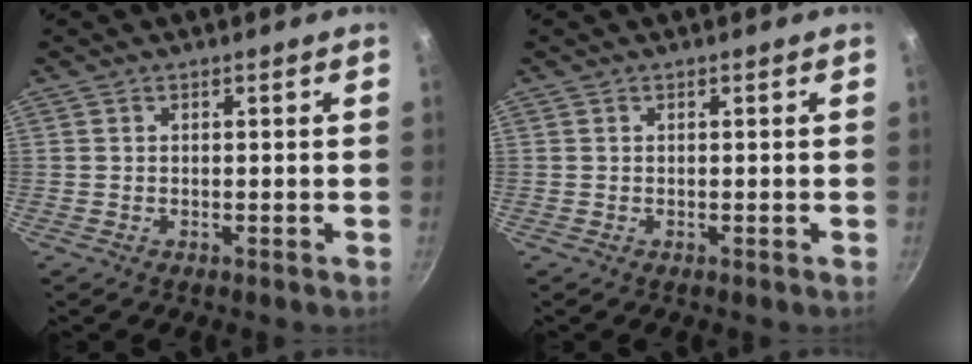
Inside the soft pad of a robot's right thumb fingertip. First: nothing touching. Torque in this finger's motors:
{"motor_torque": [-0.08, 0.08, 0.00, 0.00, 0.00]}